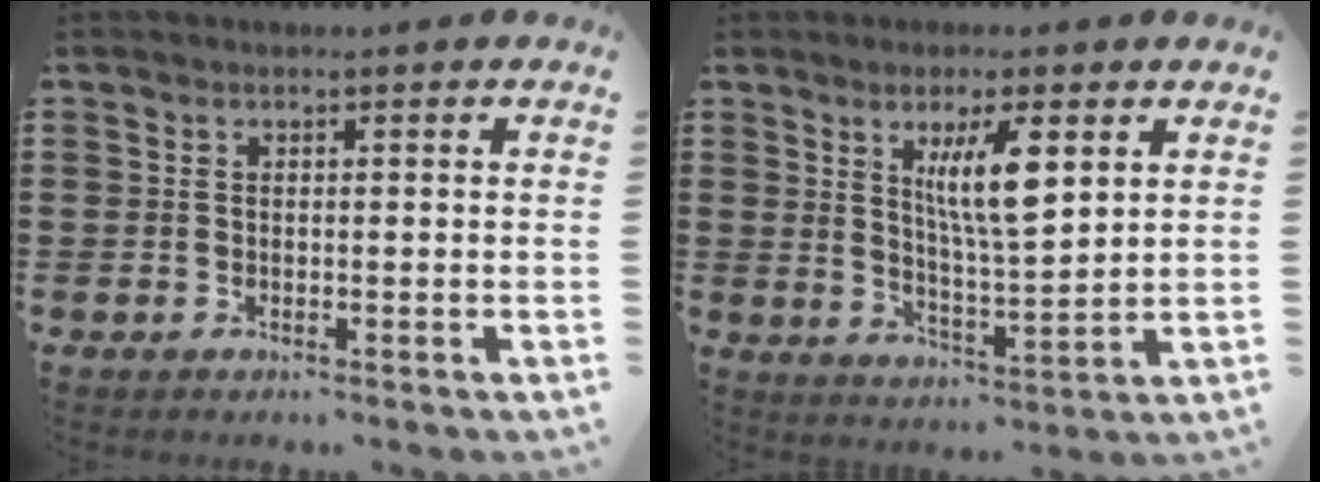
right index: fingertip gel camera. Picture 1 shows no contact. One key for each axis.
{"total": 8.0, "fx": 3.3, "fy": 1.8, "fz": 7.1, "tx": -0.129, "ty": -0.001, "tz": 0.051}